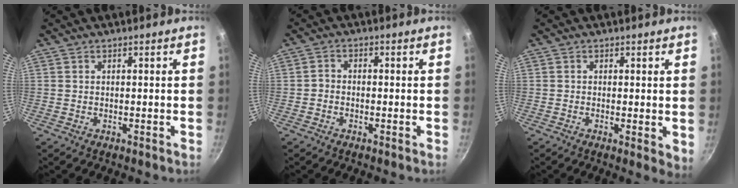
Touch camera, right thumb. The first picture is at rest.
{"total": 1.8, "force": [-0.7, 1.4, 0.9], "torque": [-0.008, 0.009, -0.018]}
{"total": 3.3, "force": [-0.1, 1.0, 3.2], "torque": [-0.048, -0.011, -0.006]}